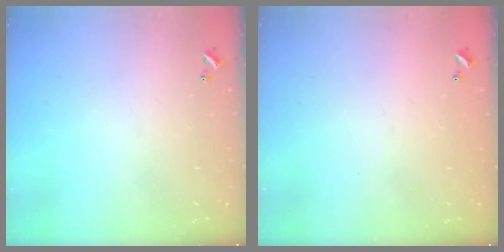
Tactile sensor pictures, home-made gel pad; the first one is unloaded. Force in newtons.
{"total": 2.9, "press": 2.9, "slide": 0.1}